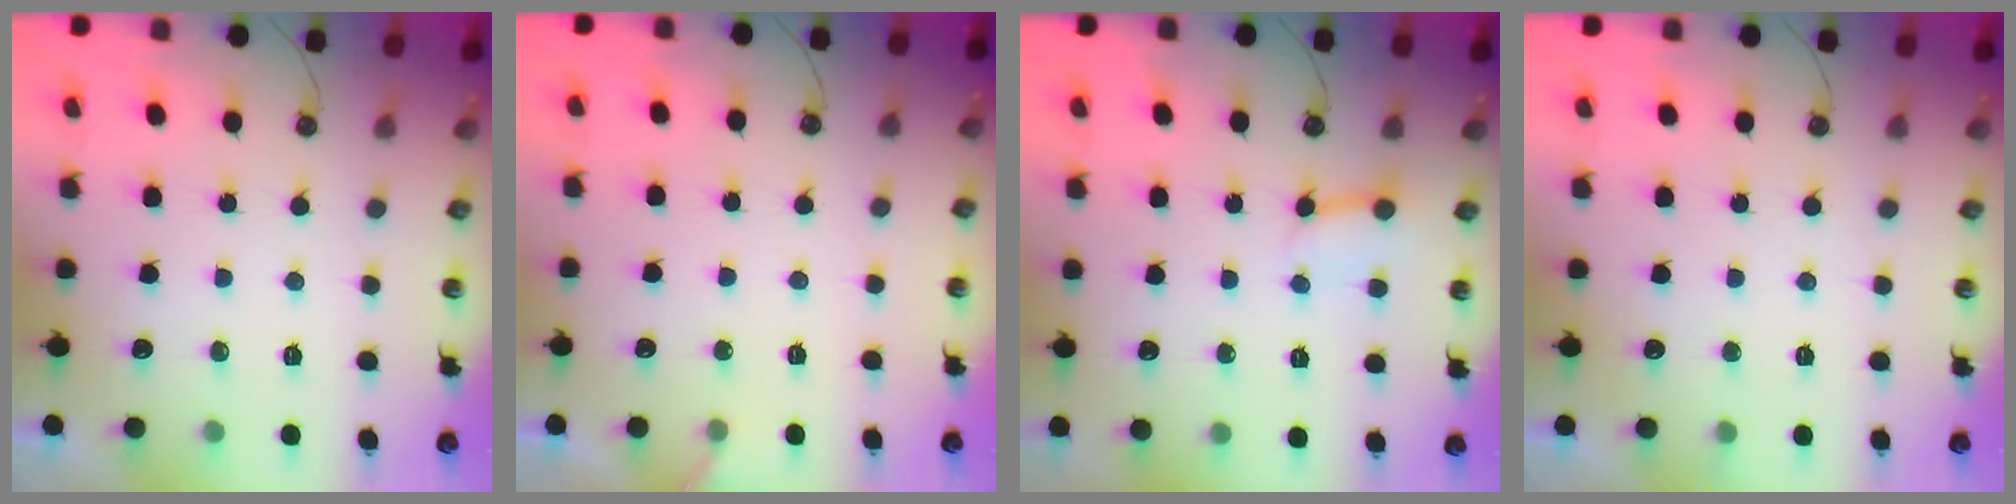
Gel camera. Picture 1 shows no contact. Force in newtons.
{"total": 3.8, "press": 3.8, "slide": 0.3}
{"total": 2.6, "press": 2.6, "slide": 0.1}
{"total": 3.7, "press": 3.6, "slide": 0.4}